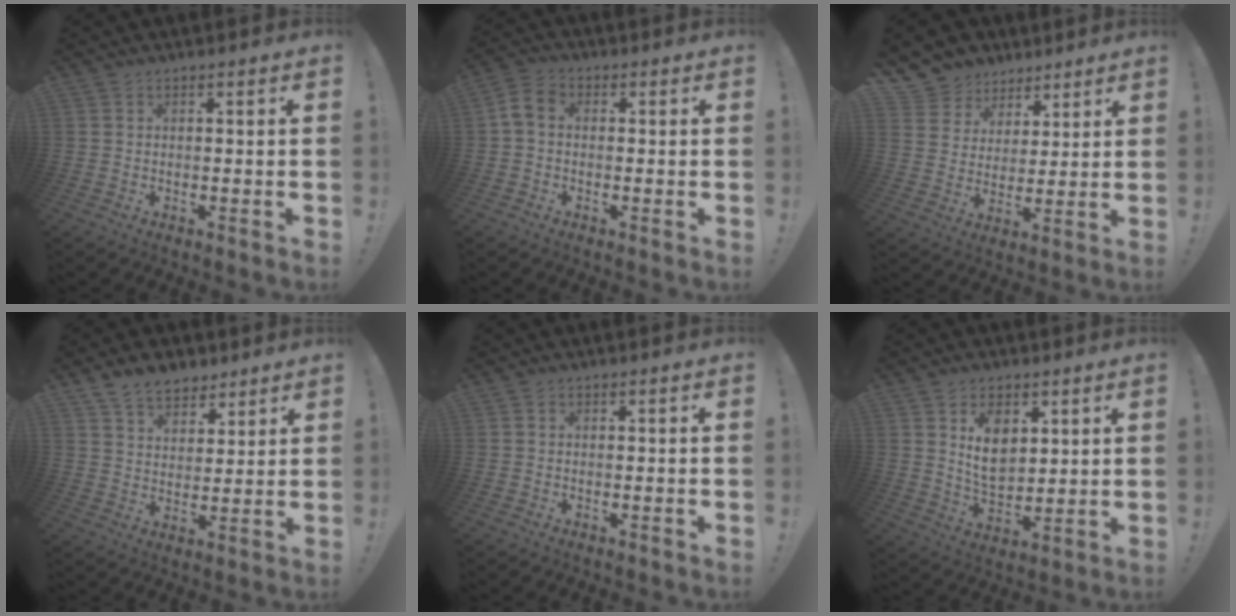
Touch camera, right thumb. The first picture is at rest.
{"total": 5.3, "force": [0.0, 3.8, 3.7], "torque": [-0.077, 0.009, 0.005]}
{"total": 9.0, "force": [5.4, 7.1, 1.1], "torque": [-0.020, -0.044, 0.113]}
{"total": 9.2, "force": [6.8, 5.5, 3.0], "torque": [-0.049, -0.040, 0.132]}
{"total": 0.0}
{"total": 9.6, "force": [4.3, 6.4, 5.8], "torque": [-0.095, -0.022, 0.081]}